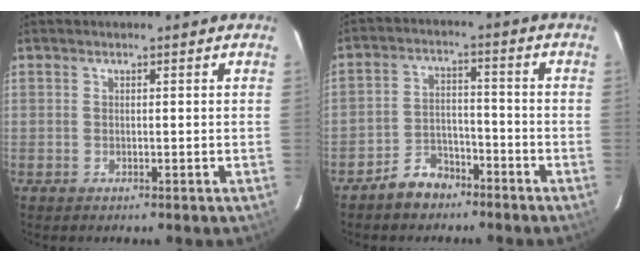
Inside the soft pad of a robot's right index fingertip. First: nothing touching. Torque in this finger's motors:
{"motor_torque": [0.48, -0.32, 0.04, -0.03]}